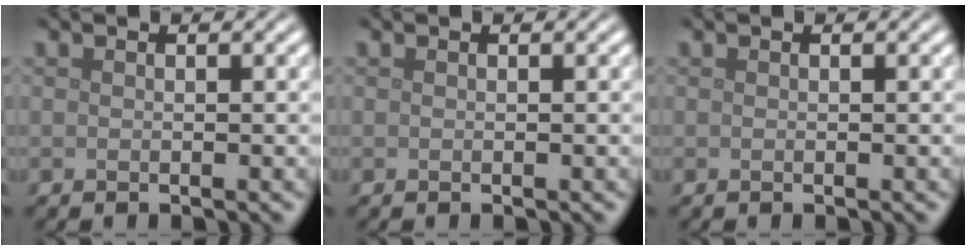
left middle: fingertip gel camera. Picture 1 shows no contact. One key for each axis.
{"total": 0.0}
{"total": 0.0}